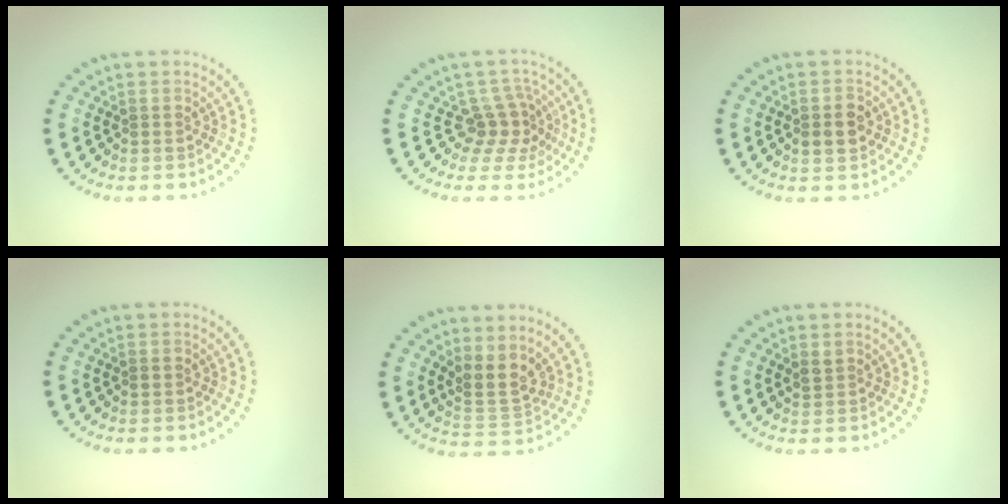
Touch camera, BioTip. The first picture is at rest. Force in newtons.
{"total": 2.9, "press": 2.0, "slide": 2.2}
{"total": 2.7, "press": 2.7, "slide": 0.2}
{"total": 0.5, "press": 0.5, "slide": 0.0}
{"total": 3.0, "press": 2.1, "slide": 2.1}
{"total": 1.0, "press": 0.8, "slide": 0.5}